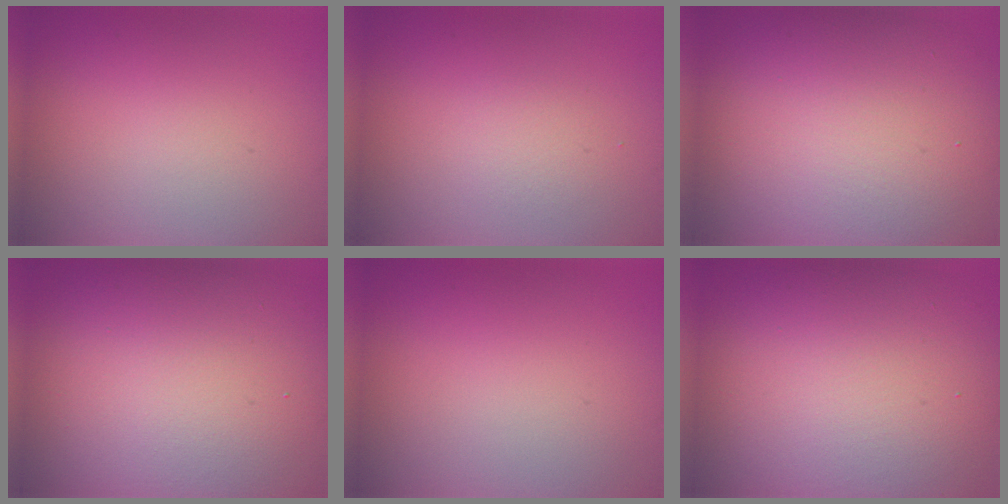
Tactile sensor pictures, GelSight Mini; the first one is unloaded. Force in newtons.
{"total": 1.3, "press": 1.3, "slide": 0.1}
{"total": 14.7, "press": 14.6, "slide": 0.7}
{"total": 16.9, "press": 16.9, "slide": 1.0}
{"total": 0.0}
{"total": 13.9, "press": 13.9, "slide": 1.1}